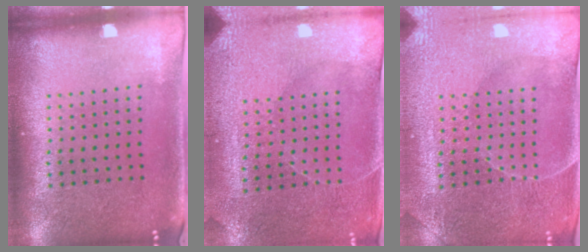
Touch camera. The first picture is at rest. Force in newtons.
{"total": 3.0, "press": 2.9, "slide": 0.6}
{"total": 3.5, "press": 3.5, "slide": 0.6}